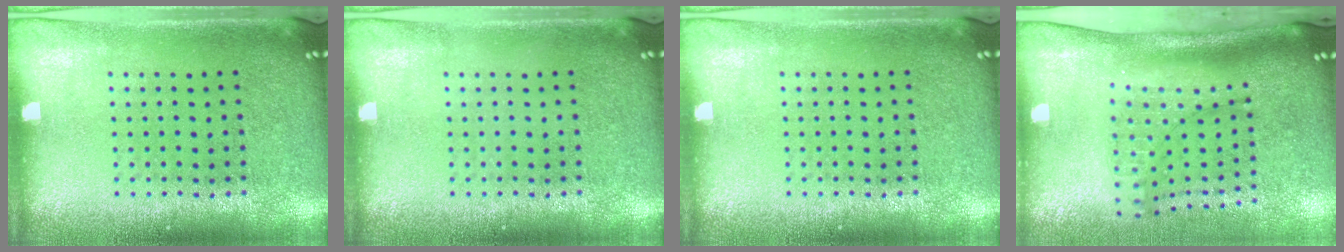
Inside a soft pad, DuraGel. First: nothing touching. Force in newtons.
{"total": 0.0}
{"total": 0.0}
{"total": 2.0, "press": 1.5, "slide": 1.3}